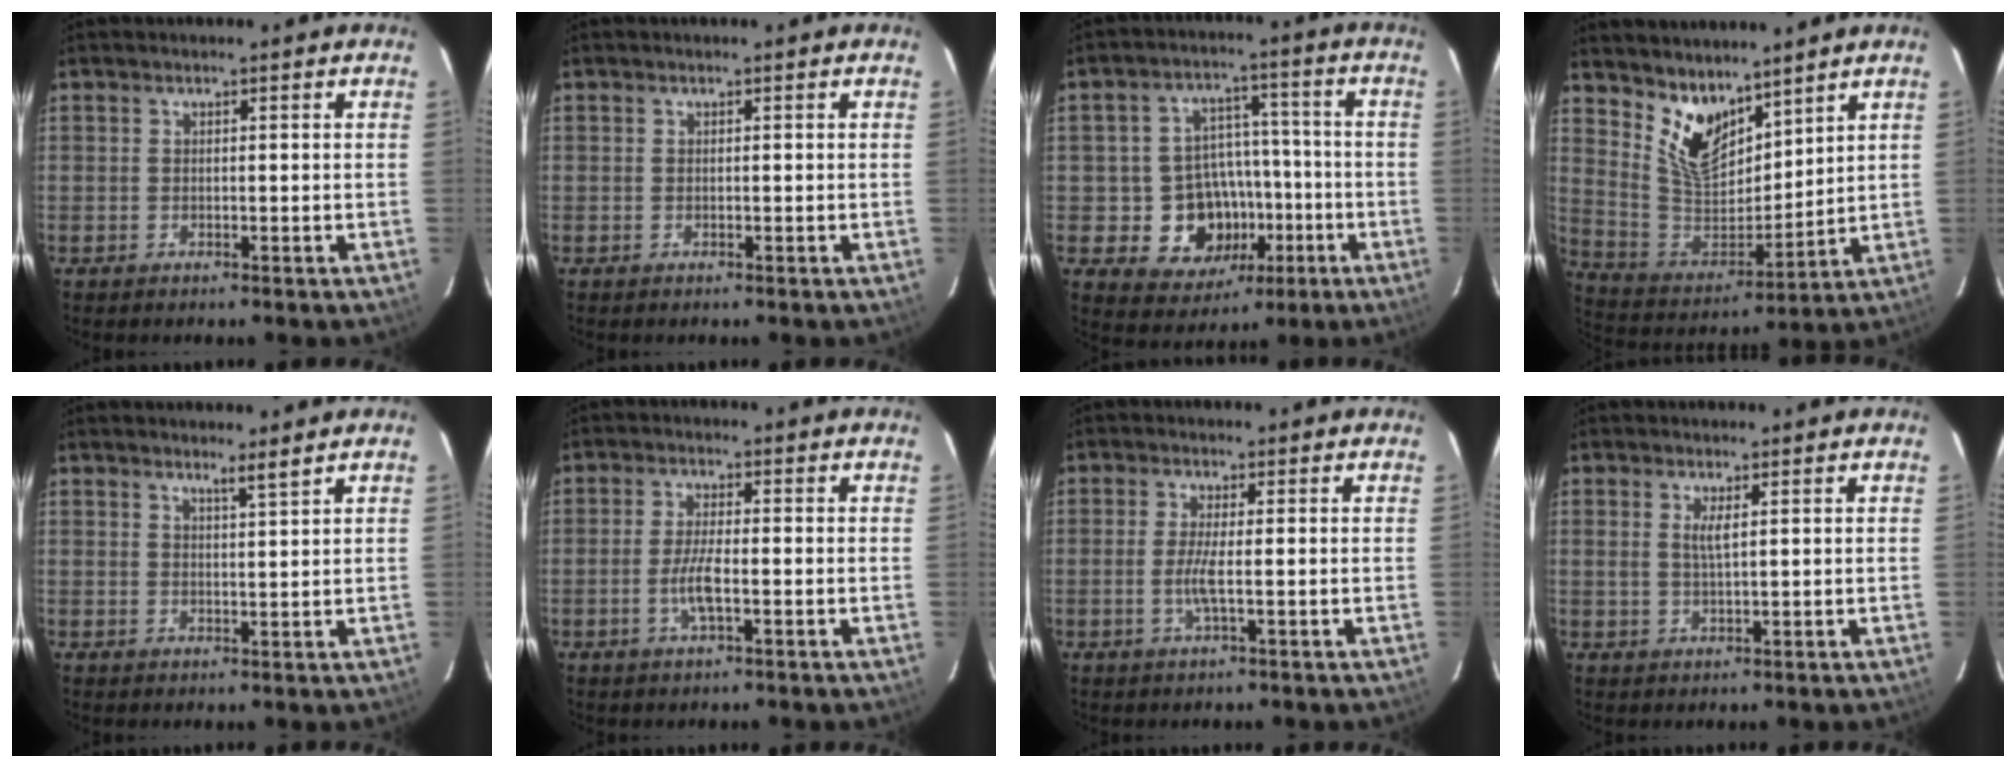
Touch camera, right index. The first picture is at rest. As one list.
[{"total": 0.0}, {"total": 12.6, "force": [-3.9, 10.9, 5.0], "torque": [-0.109, 0.032, -0.035]}, {"total": 12.0, "force": [8.5, 6.2, 5.9], "torque": [-0.118, -0.005, 0.174]}, {"total": 2.2, "force": [1.8, -0.5, 1.2], "torque": [-0.024, -0.009, 0.027]}, {"total": 4.6, "force": [-1.6, 0.8, 4.2], "torque": [-0.085, -0.003, -0.031]}, {"total": 3.3, "force": [-0.8, -0.2, 3.2], "torque": [-0.066, -0.005, -0.019]}, {"total": 2.3, "force": [0.8, 0.3, 2.2], "torque": [-0.042, -0.001, 0.014]}]